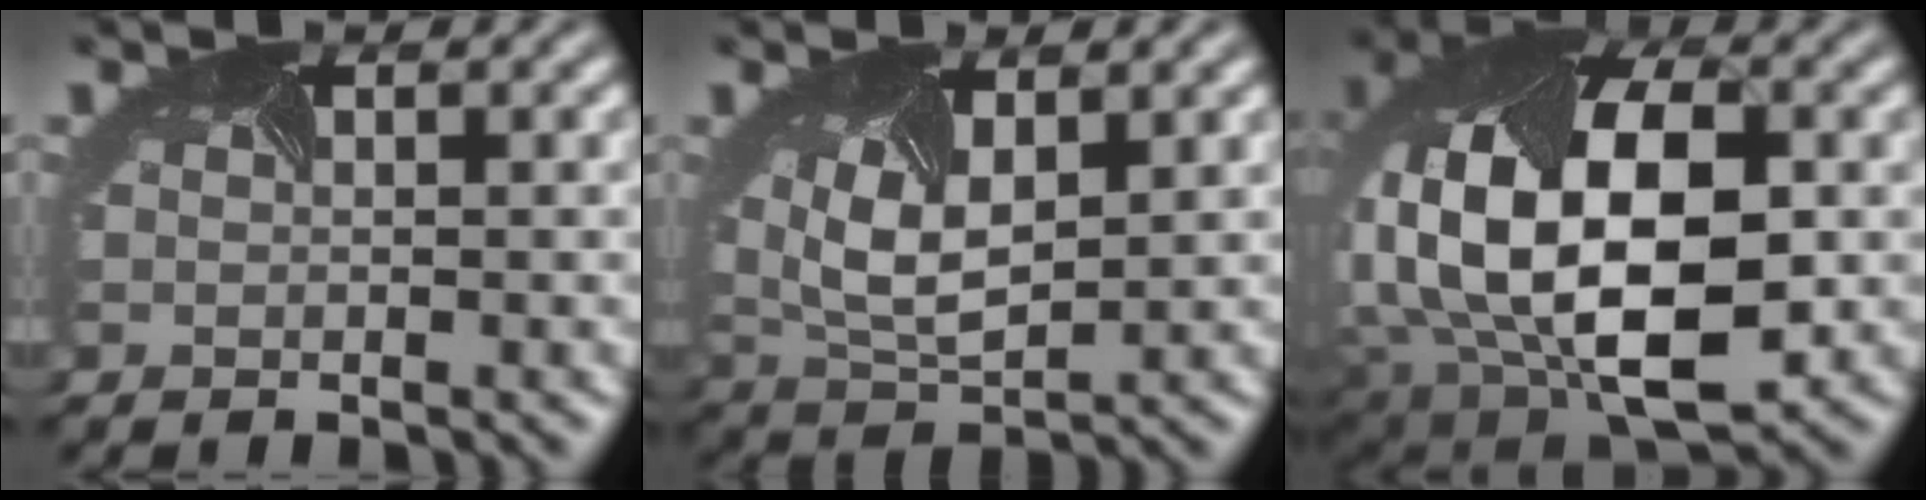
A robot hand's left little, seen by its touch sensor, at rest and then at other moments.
{"total": 6.3, "force": [1.5, 3.3, 5.1], "torque": [-0.113, -0.006, 0.029]}
{"total": 17.0, "force": [-0.4, 10.6, 13.3], "torque": [-0.263, -0.034, 0.013]}